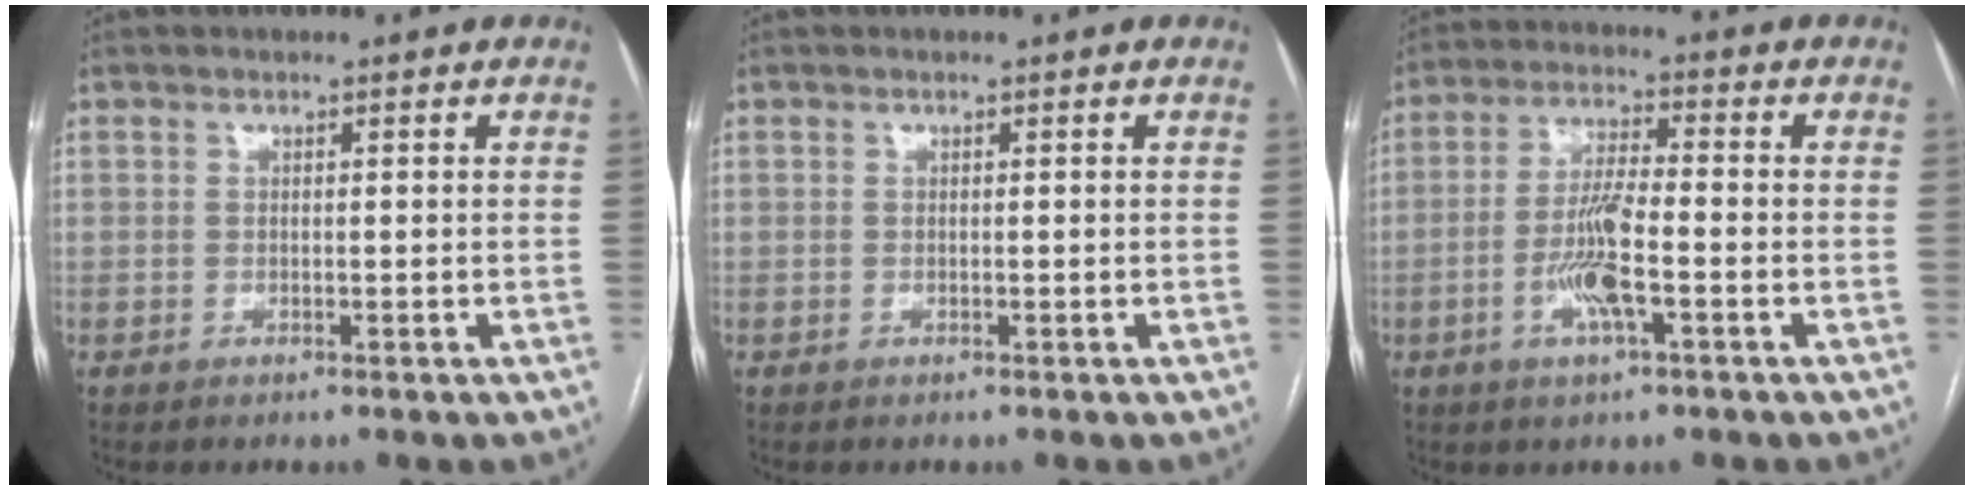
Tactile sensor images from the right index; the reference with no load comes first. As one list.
[{"total": 0.0}, {"total": 7.9, "force": [-2.5, 1.1, 7.5], "torque": [-0.149, 0.000, -0.049]}]